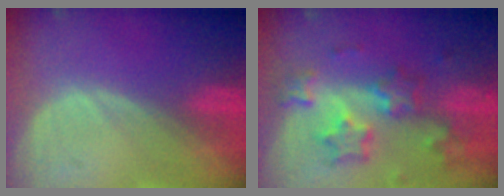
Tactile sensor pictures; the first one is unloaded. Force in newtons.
{"total": 8.5, "press": 7.5, "slide": 4.0}